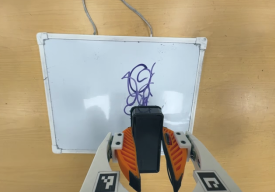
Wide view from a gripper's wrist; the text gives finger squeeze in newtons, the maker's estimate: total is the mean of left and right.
{"total": 7.8, "left": 5.9, "right": 9.6}